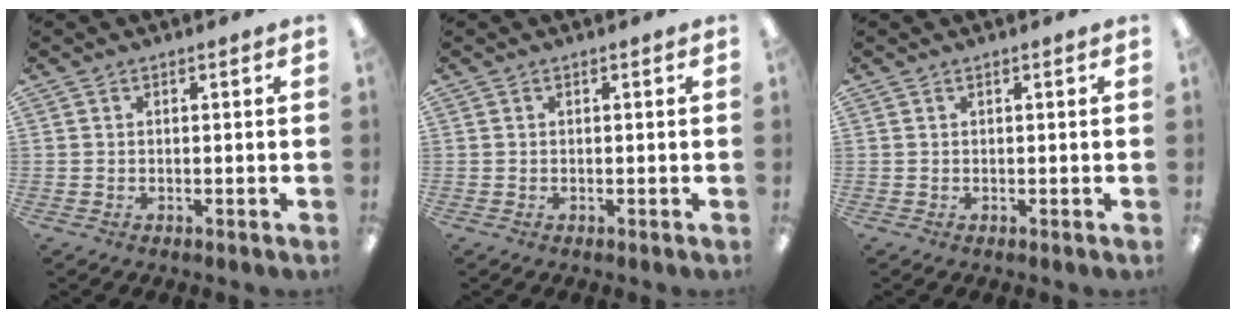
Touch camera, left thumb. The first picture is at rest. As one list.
[{"total": 0.0}, {"total": 0.0}]